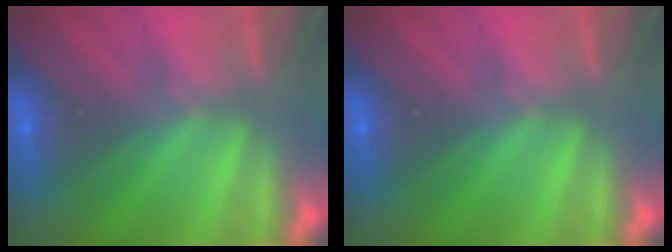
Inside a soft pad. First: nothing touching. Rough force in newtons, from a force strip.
{"total": 0.0}